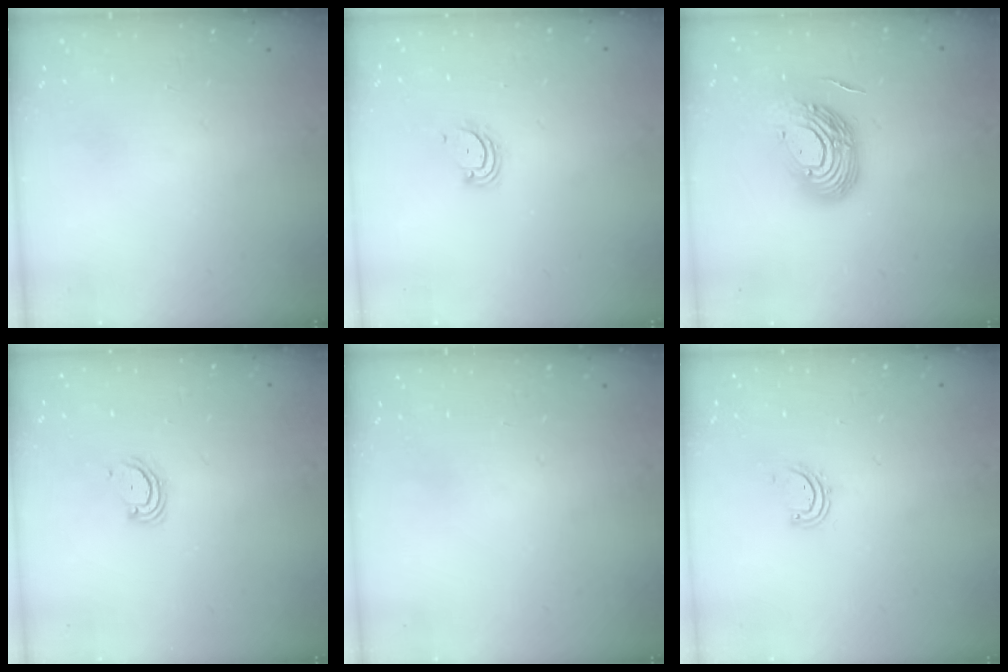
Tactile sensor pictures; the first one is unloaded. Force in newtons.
{"total": 2.3, "press": 2.3, "slide": 0.2}
{"total": 15.3, "press": 15.3, "slide": 0.9}
{"total": 3.5, "press": 3.4, "slide": 0.4}
{"total": 0.0}
{"total": 2.9, "press": 2.9, "slide": 0.3}